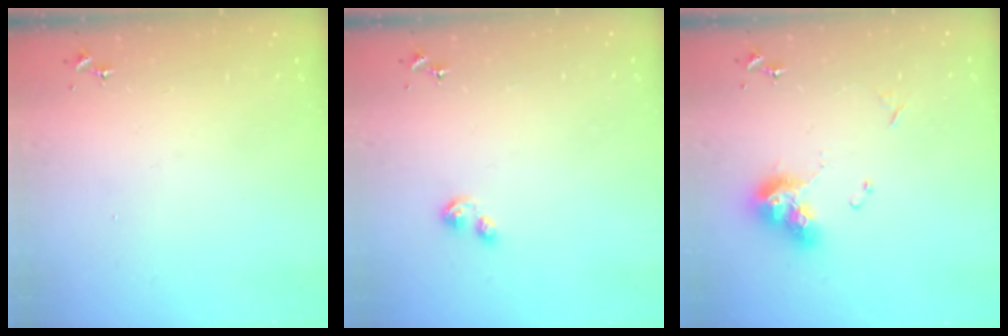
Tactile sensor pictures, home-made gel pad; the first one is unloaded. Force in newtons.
{"total": 3.4, "press": 3.3, "slide": 0.4}
{"total": 12.2, "press": 12.2, "slide": 1.0}